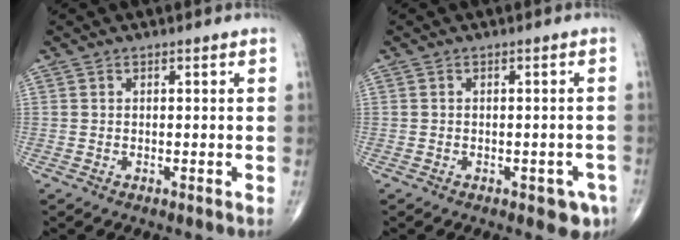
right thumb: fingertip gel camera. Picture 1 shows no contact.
{"total": 5.2, "force": [-2.5, 2.3, 3.9], "torque": [-0.032, 0.007, -0.025]}